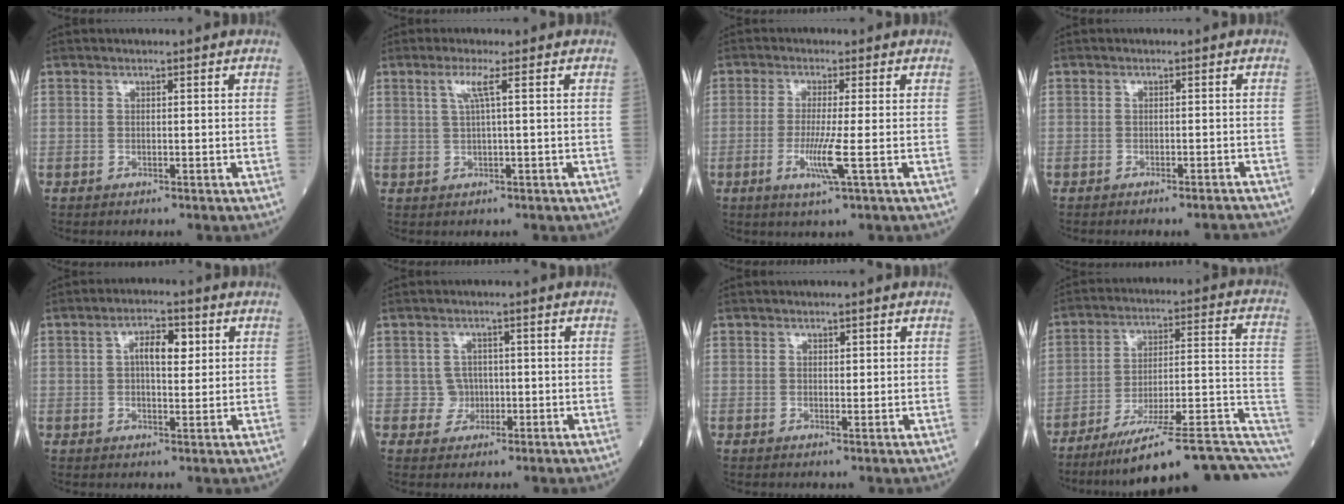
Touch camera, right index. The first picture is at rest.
{"total": 2.7, "force": [1.0, -0.5, 2.4], "torque": [-0.056, 0.004, 0.021]}
{"total": 5.1, "force": [-1.4, -1.0, 4.8], "torque": [-0.100, -0.017, -0.030]}
{"total": 3.7, "force": [-3.6, -0.2, 0.8], "torque": [-0.003, -0.007, -0.044]}
{"total": 5.1, "force": [1.4, 2.1, 4.4], "torque": [-0.074, 0.012, 0.021]}
{"total": 2.2, "force": [-0.3, 2.2, -0.1], "torque": [0.012, 0.007, -0.006]}
{"total": 0.9, "force": [0.5, 0.6, 0.5], "torque": [-0.003, -0.003, 0.007]}
{"total": 21.0, "force": [-14.2, 2.9, 15.2], "torque": [-0.150, 0.040, -0.209]}